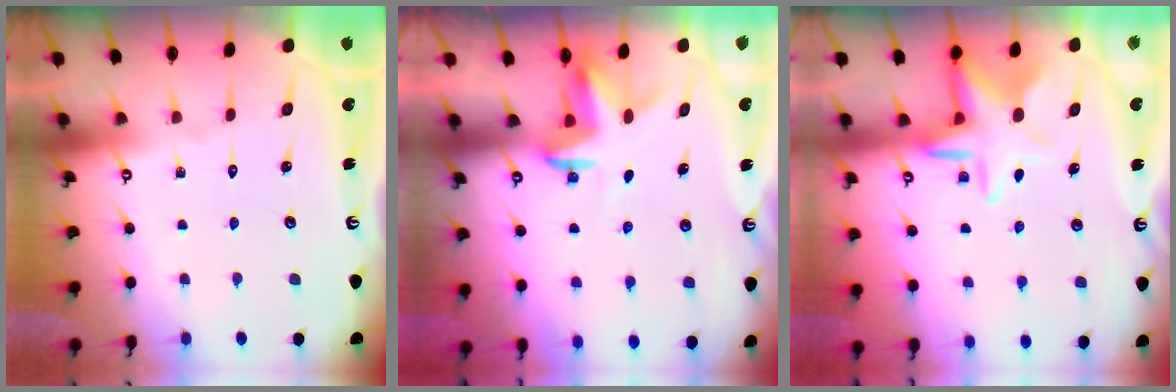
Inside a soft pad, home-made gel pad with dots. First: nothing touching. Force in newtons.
{"total": 3.4, "press": 3.4, "slide": 0.3}
{"total": 8.7, "press": 8.5, "slide": 1.7}